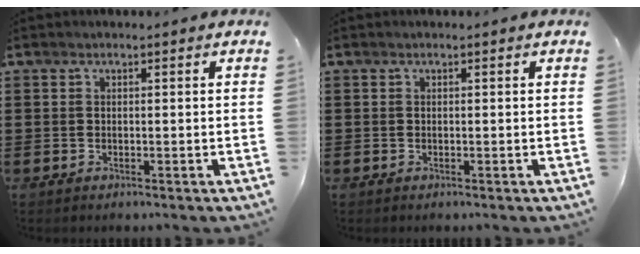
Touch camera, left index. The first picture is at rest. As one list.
[{"total": 0.0}]